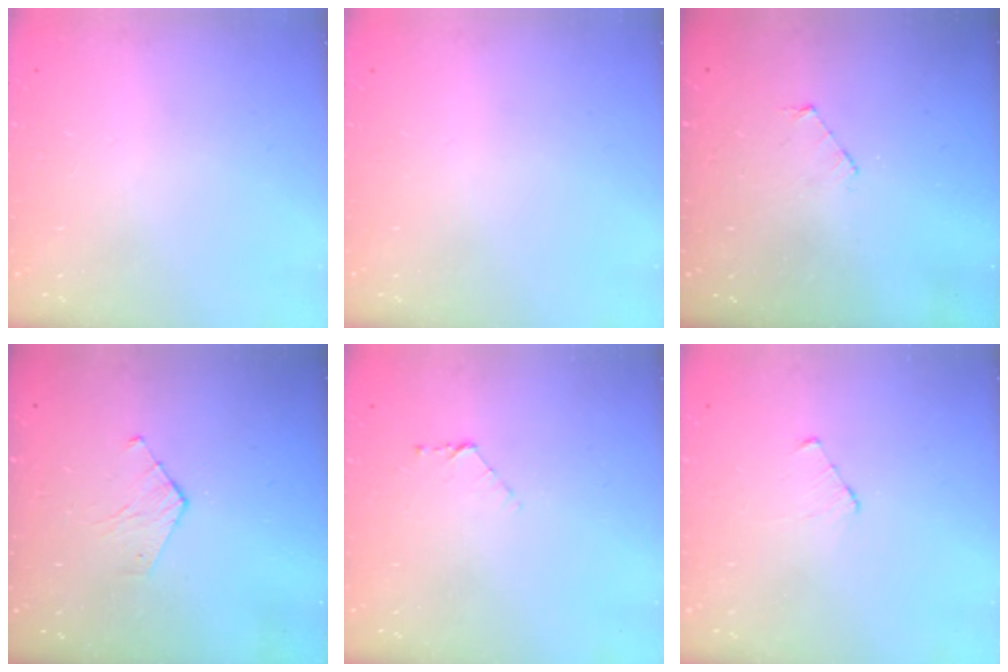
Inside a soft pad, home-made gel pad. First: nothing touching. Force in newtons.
{"total": 0.0}
{"total": 3.6, "press": 3.6, "slide": 0.3}
{"total": 2.8, "press": 2.8, "slide": 0.3}
{"total": 4.3, "press": 4.3, "slide": 0.4}
{"total": 3.9, "press": 3.8, "slide": 0.4}